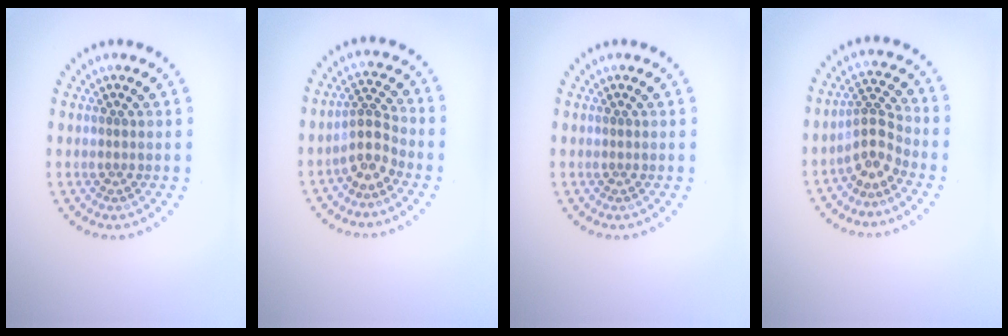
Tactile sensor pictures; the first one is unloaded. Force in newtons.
{"total": 2.7, "press": 2.0, "slide": 1.8}
{"total": 0.0}
{"total": 2.9, "press": 2.1, "slide": 2.0}